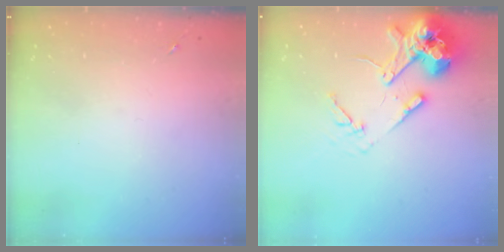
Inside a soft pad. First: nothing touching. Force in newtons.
{"total": 14.9, "press": 14.7, "slide": 2.3}